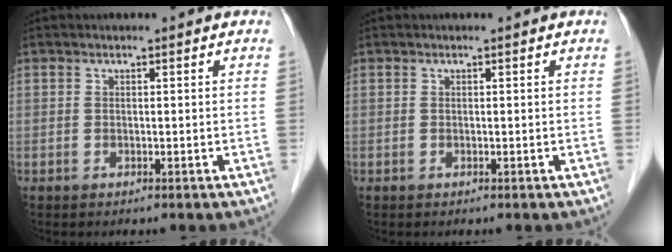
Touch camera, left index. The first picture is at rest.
{"total": 0.0}